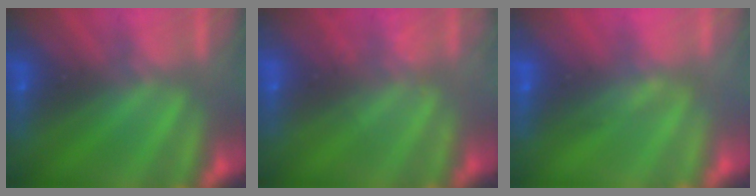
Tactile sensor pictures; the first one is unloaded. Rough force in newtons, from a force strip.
{"total": 2.0}
{"total": 1.7}